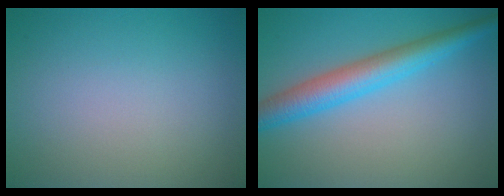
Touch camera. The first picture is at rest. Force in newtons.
{"total": 5.0, "press": 5.0, "slide": 0.2}